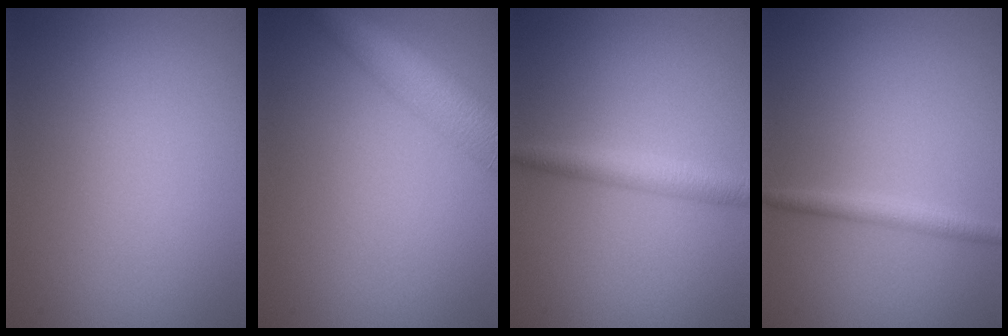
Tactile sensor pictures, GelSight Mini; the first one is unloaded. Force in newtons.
{"total": 6.4, "press": 6.4, "slide": 0.3}
{"total": 2.5, "press": 2.5, "slide": 0.1}
{"total": 1.7, "press": 1.7, "slide": 0.1}